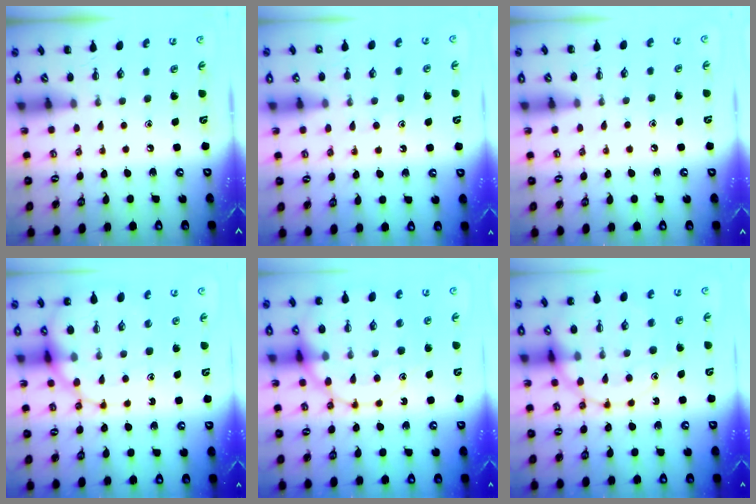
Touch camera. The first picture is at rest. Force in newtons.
{"total": 10.0, "press": 9.9, "slide": 0.7}
{"total": 6.0, "press": 5.7, "slide": 1.8}
{"total": 16.1, "press": 15.8, "slide": 3.2}
{"total": 19.6, "press": 19.5, "slide": 2.3}
{"total": 16.1, "press": 16.1, "slide": 1.4}